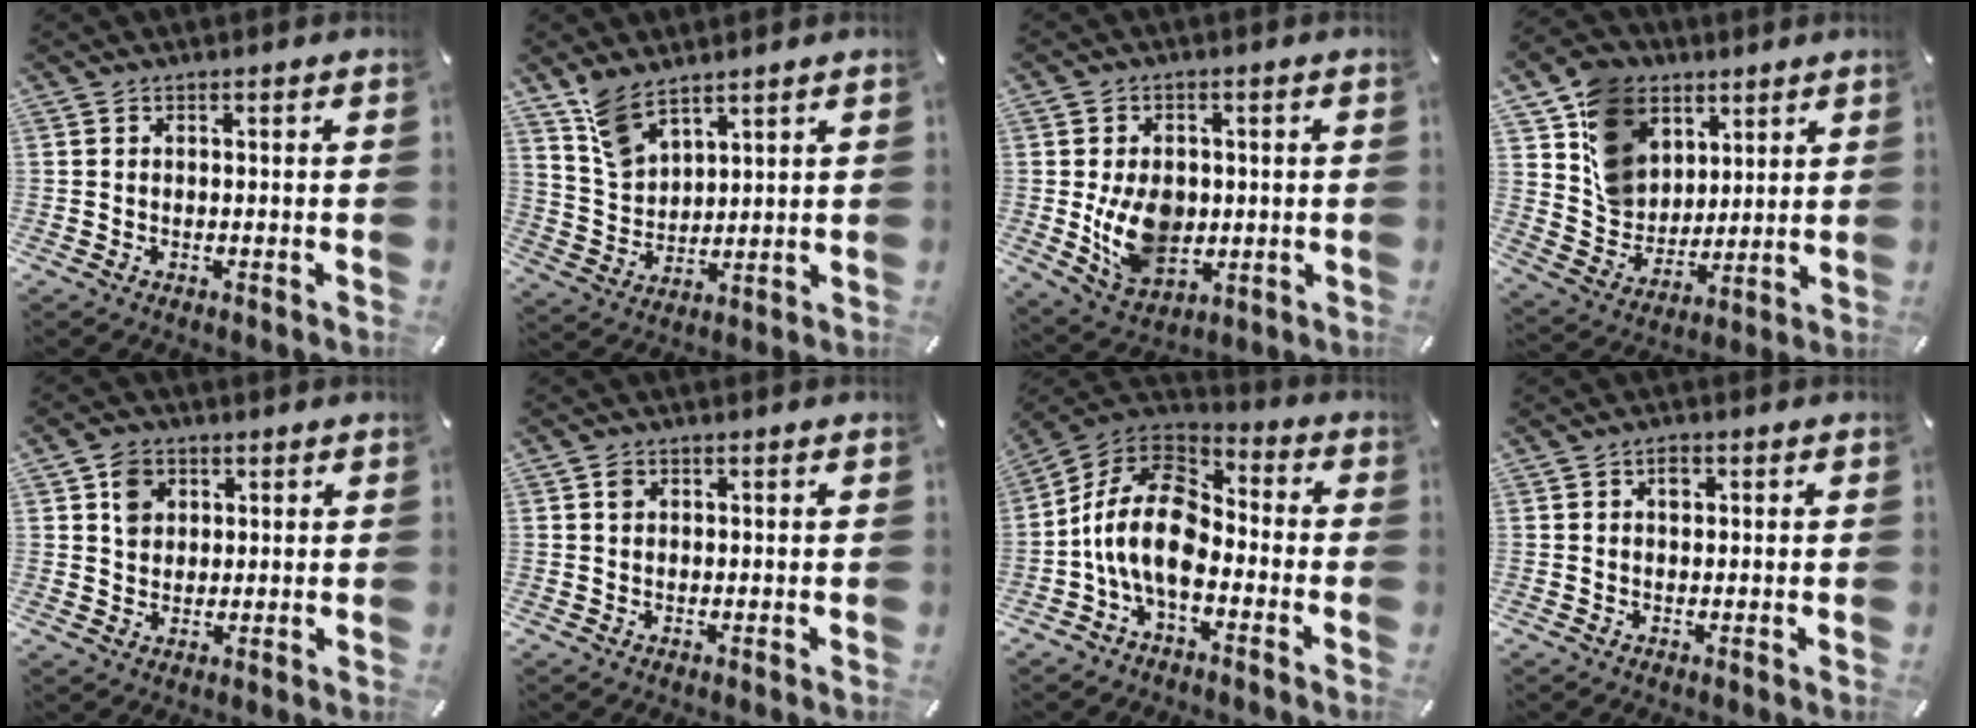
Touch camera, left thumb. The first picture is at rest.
{"total": 8.2, "force": [6.3, 4.2, 3.1], "torque": [-0.074, -0.026, 0.122]}
{"total": 11.4, "force": [-0.3, 8.6, 7.4], "torque": [-0.132, -0.004, -0.006]}
{"total": 13.9, "force": [6.1, 11.4, 5.0], "torque": [-0.104, -0.026, 0.125]}
{"total": 5.4, "force": [2.0, 4.7, 2.0], "torque": [-0.027, 0.000, 0.034]}
{"total": 1.4, "force": [0.4, 1.2, 0.6], "torque": [-0.005, 0.003, 0.005]}
{"total": 15.9, "force": [-4.8, 9.6, 11.7], "torque": [-0.244, 0.024, -0.089]}
{"total": 3.1, "force": [1.1, 1.7, 2.3], "torque": [-0.035, -0.001, 0.015]}